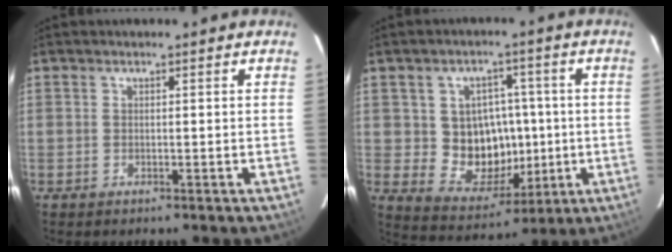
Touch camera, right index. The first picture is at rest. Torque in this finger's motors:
{"motor_torque": [0.23, 0.04, 0.47, 0.04]}